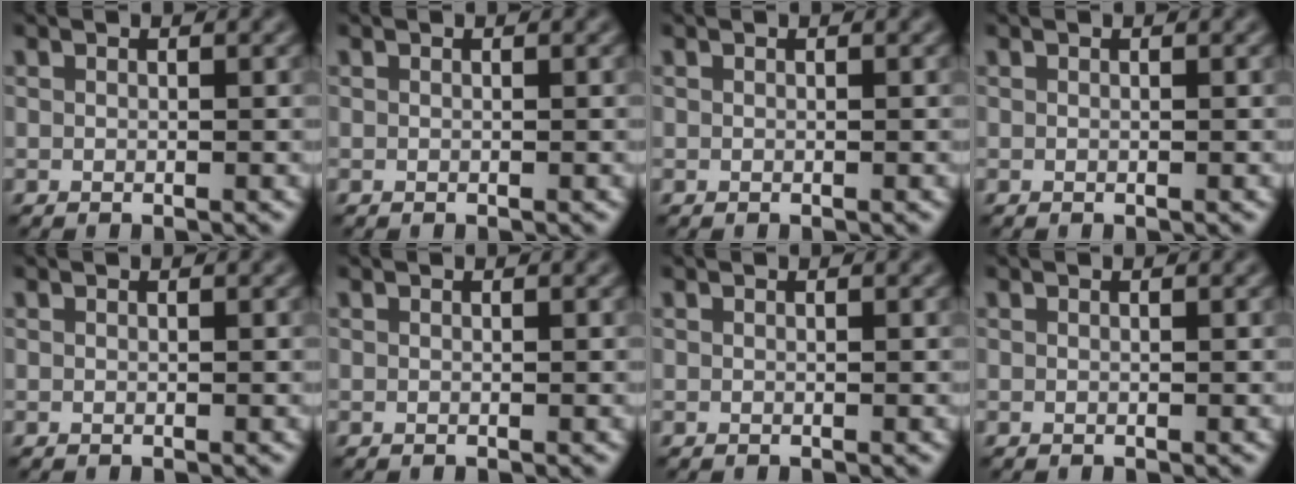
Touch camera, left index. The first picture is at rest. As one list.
[{"total": 0.0}, {"total": 0.0}, {"total": 0.0}, {"total": 0.0}, {"total": 0.0}, {"total": 0.0}, {"total": 0.0}]